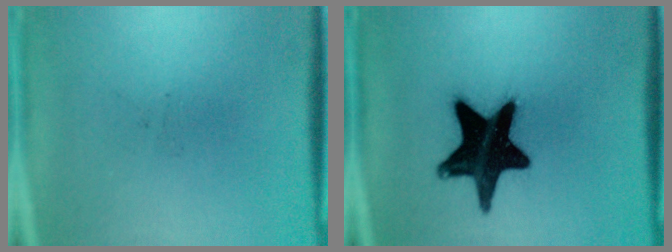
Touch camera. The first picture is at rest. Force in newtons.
{"total": 18.5}